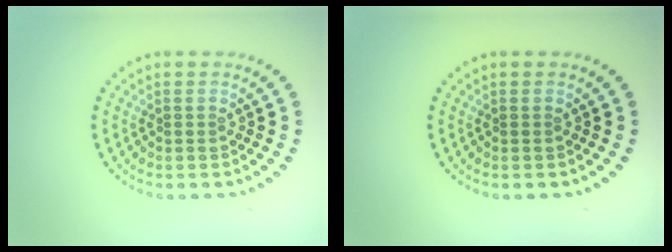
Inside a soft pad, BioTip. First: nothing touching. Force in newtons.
{"total": 0.0}